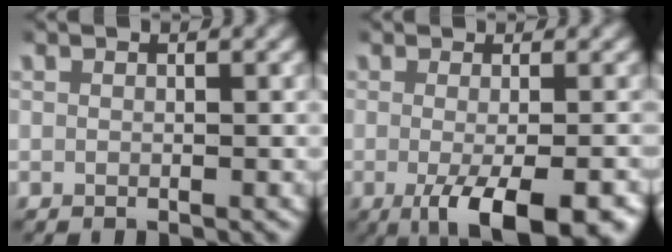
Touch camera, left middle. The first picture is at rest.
{"total": 6.4, "force": [-3.1, 1.6, 5.3], "torque": [-0.087, -0.019, -0.037]}